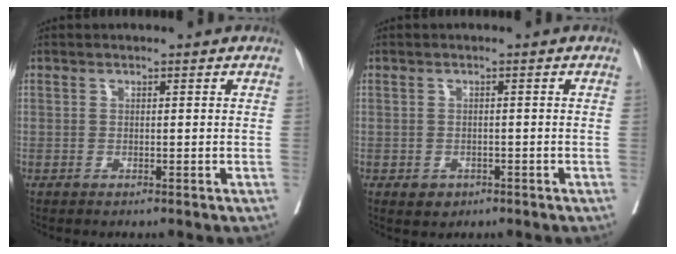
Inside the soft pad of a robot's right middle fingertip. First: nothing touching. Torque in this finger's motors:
{"motor_torque": [0.14, -0.12, -0.05, 0.00]}